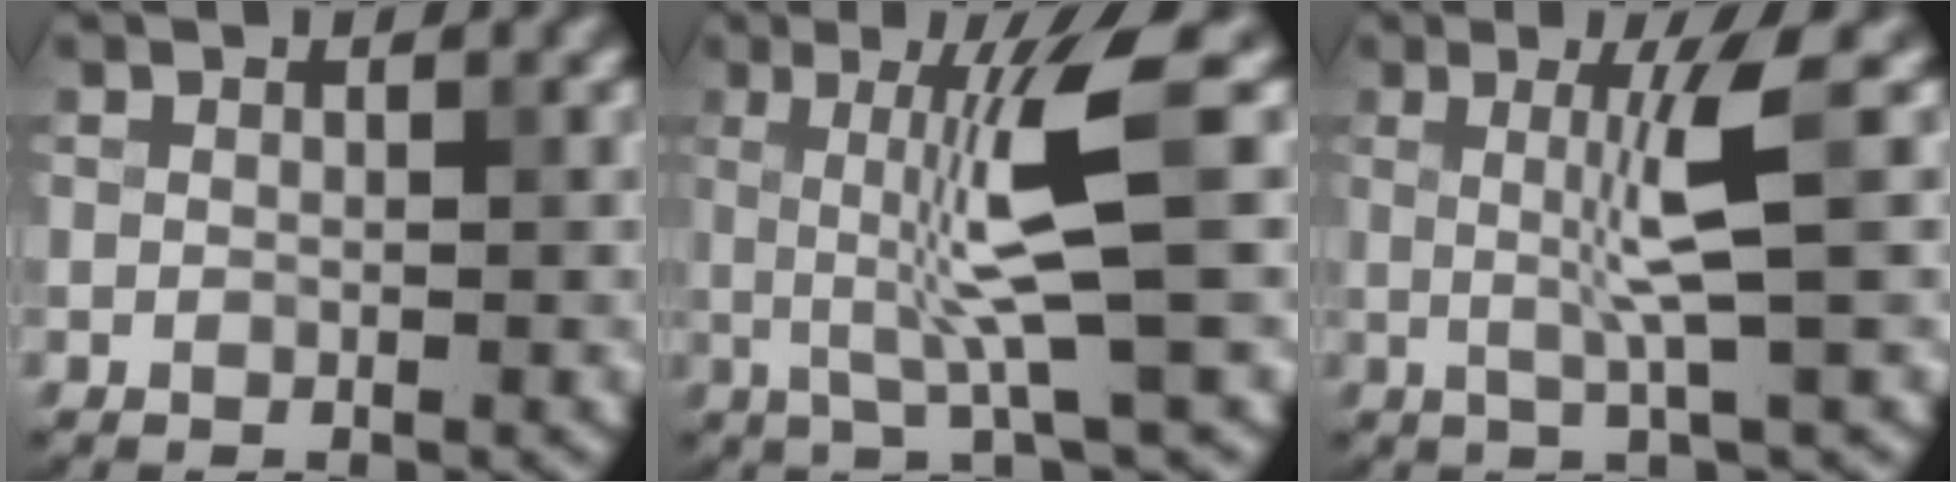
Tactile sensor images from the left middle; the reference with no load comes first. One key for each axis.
{"total": 6.9, "fx": 0.4, "fy": 0.8, "fz": 6.8, "tx": -0.123, "ty": 0.002, "tz": 0.010}
{"total": 4.4, "fx": 0.6, "fy": 0.2, "fz": 4.4, "tx": -0.080, "ty": -0.002, "tz": 0.010}